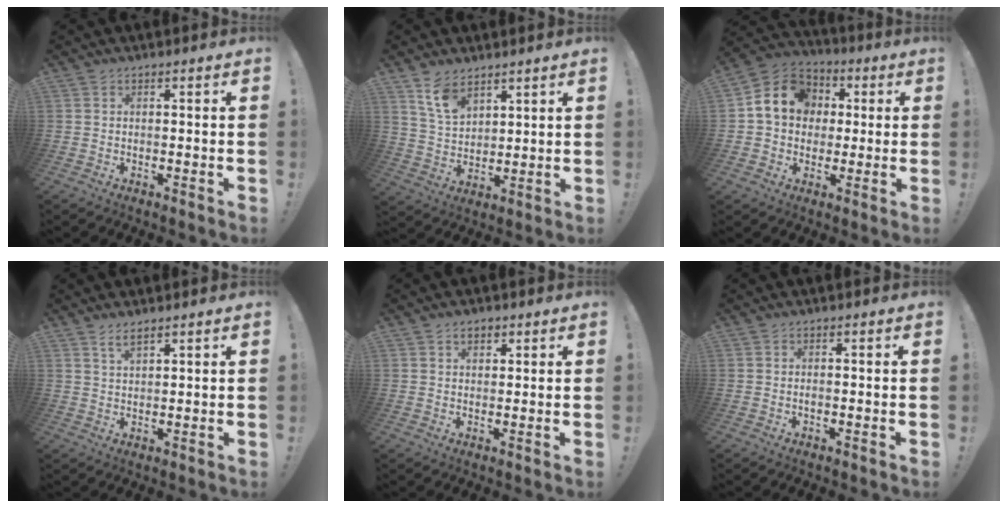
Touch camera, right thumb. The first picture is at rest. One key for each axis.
{"total": 9.0, "fx": 6.3, "fy": 5.1, "fz": 3.9, "tx": -0.074, "ty": -0.031, "tz": 0.123}
{"total": 12.6, "fx": 2.5, "fy": 10.8, "fz": 6.0, "tx": -0.085, "ty": 0.005, "tz": 0.057}
{"total": 3.0, "fx": 2.2, "fy": 0.8, "fz": 2.0, "tx": -0.035, "ty": -0.010, "tz": 0.037}
{"total": 2.7, "fx": 1.4, "fy": 1.7, "fz": 1.5, "tx": -0.017, "ty": -0.002, "tz": 0.022}
{"total": 0.6, "fx": -0.3, "fy": 0.1, "fz": 0.4, "tx": -0.010, "ty": 0.001, "tz": -0.006}